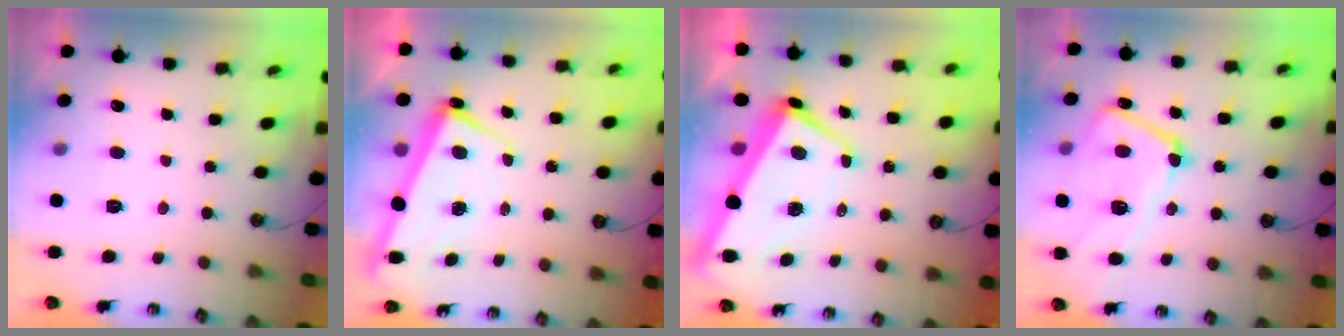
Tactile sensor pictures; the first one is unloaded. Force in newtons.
{"total": 3.3, "press": 3.2, "slide": 0.9}
{"total": 1.7, "press": 1.1, "slide": 1.3}
{"total": 9.5, "press": 9.3, "slide": 1.7}